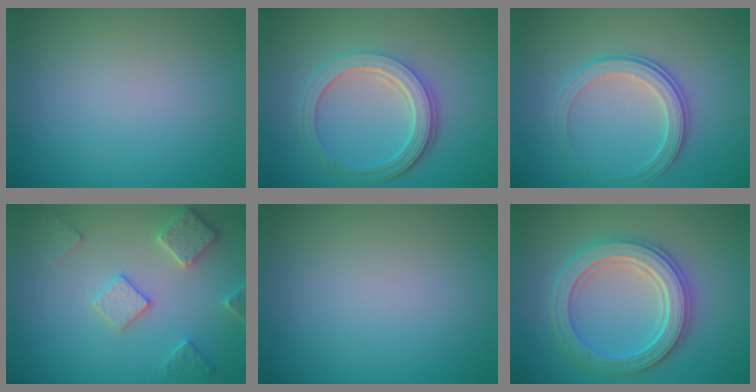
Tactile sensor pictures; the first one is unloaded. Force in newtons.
{"total": 5.2, "press": 3.9, "slide": 3.4}
{"total": 3.4, "press": 2.8, "slide": 1.9}
{"total": 2.9, "press": 2.8, "slide": 0.5}
{"total": 0.0}
{"total": 5.5, "press": 5.4, "slide": 1.0}